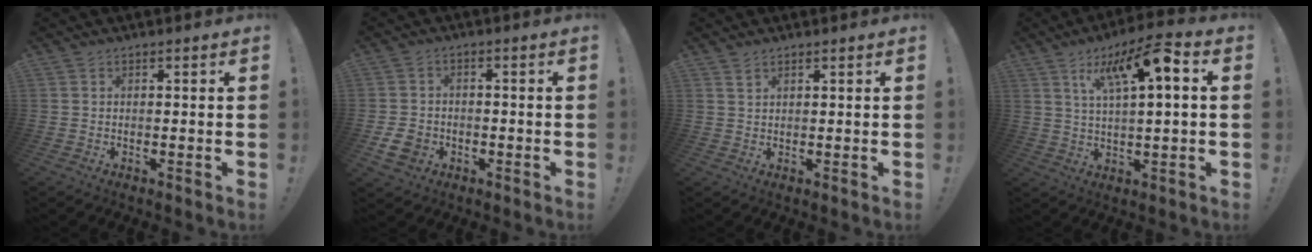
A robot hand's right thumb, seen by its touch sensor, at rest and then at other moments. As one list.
[{"total": 6.7, "force": [-3.0, 5.2, 2.9], "torque": [-0.056, 0.015, -0.054]}, {"total": 1.7, "force": [1.2, 0.6, 1.0], "torque": [-0.018, -0.003, 0.022]}, {"total": 12.5, "force": [4.1, 2.8, 11.5], "torque": [-0.188, -0.004, 0.061]}]